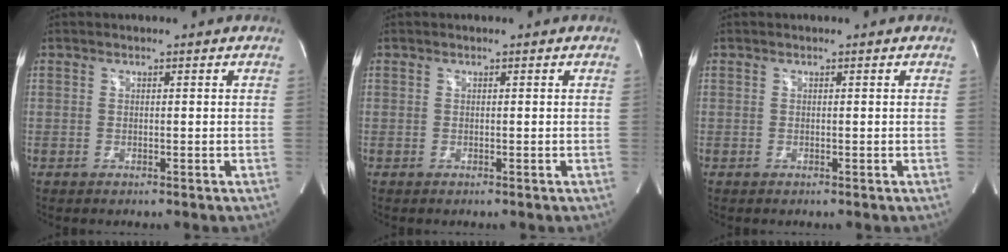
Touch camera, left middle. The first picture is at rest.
{"total": 0.0}
{"total": 0.0}